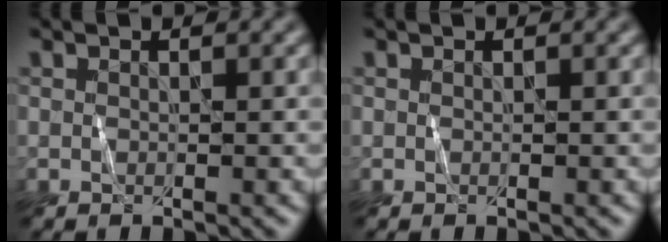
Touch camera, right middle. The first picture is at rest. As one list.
[{"total": 0.0}]